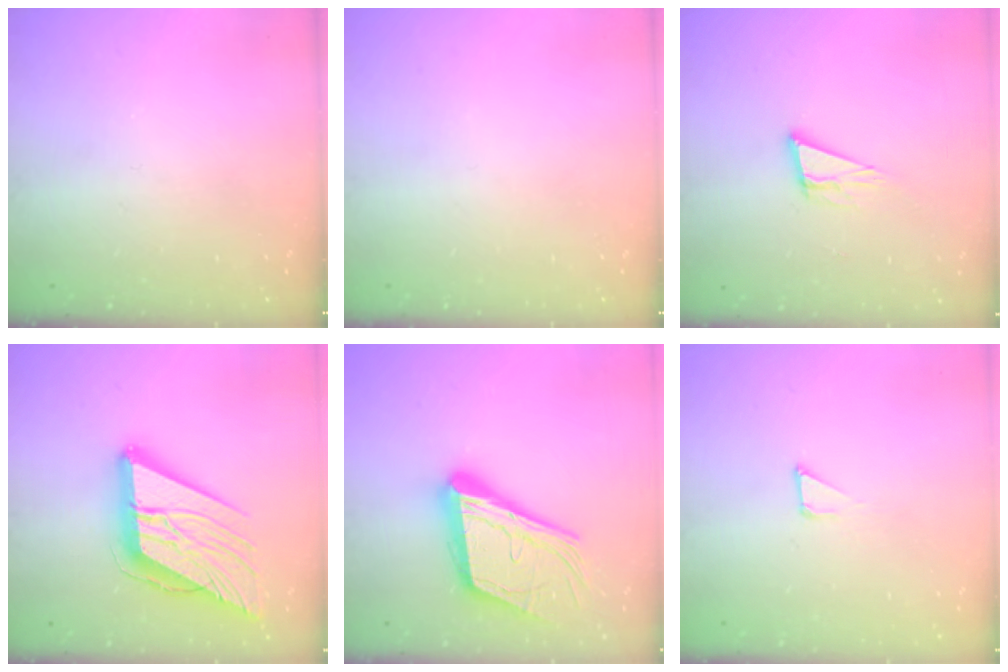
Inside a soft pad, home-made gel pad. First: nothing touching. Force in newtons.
{"total": 0.0}
{"total": 10.3, "press": 9.7, "slide": 3.3}
{"total": 24.5, "press": 24.3, "slide": 3.0}
{"total": 23.2, "press": 22.8, "slide": 3.7}
{"total": 1.2, "press": 1.2, "slide": 0.0}